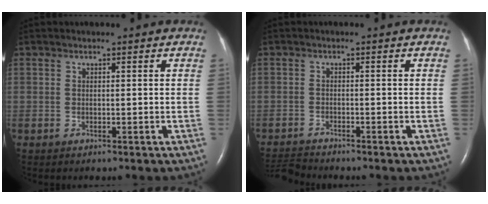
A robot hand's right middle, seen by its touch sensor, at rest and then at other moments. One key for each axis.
{"total": 3.3, "fx": -3.3, "fy": -0.3, "fz": -0.1, "tx": 0.001, "ty": -0.020, "tz": -0.060}